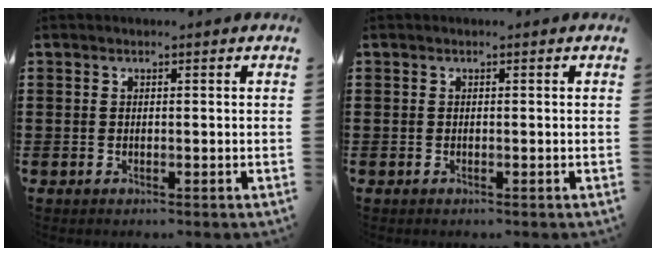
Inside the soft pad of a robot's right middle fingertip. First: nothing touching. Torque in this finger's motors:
{"motor_torque": [-0.02, -0.13, 0.06, -0.01]}